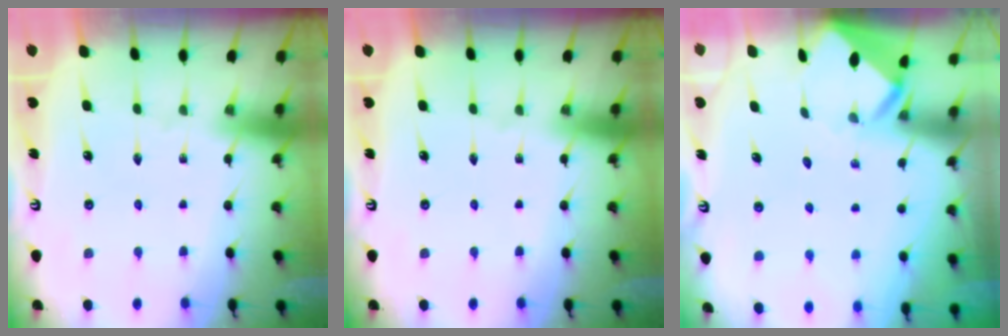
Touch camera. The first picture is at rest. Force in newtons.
{"total": 0.0}
{"total": 2.9, "press": 2.9, "slide": 0.1}